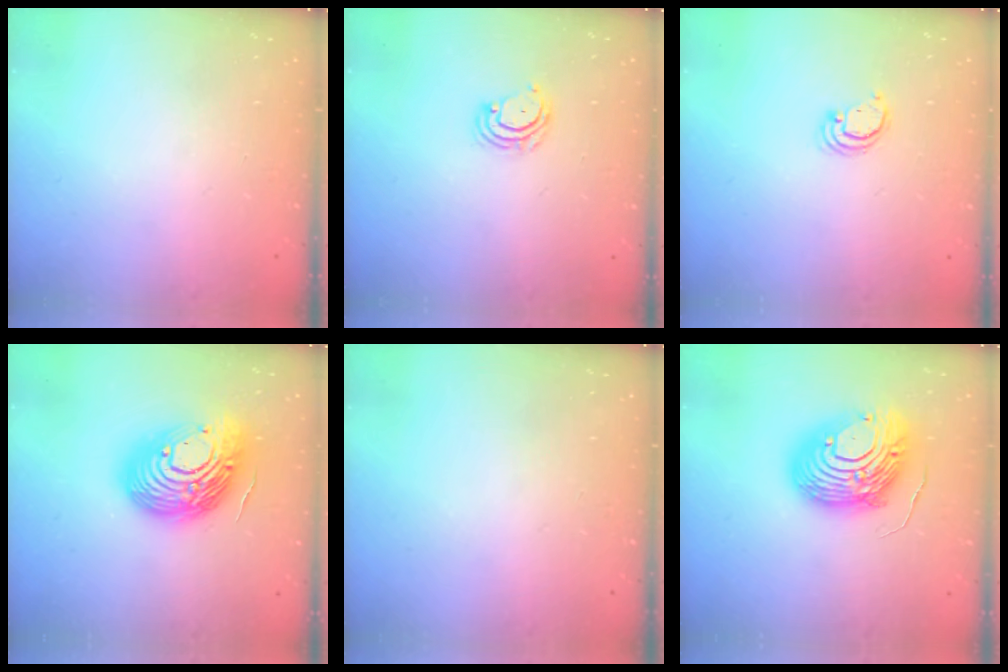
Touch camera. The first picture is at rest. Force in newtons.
{"total": 5.6, "press": 5.5, "slide": 0.5}
{"total": 2.4, "press": 2.4, "slide": 0.2}
{"total": 20.0, "press": 20.0, "slide": 1.6}
{"total": 0.0}
{"total": 19.1, "press": 19.0, "slide": 1.8}